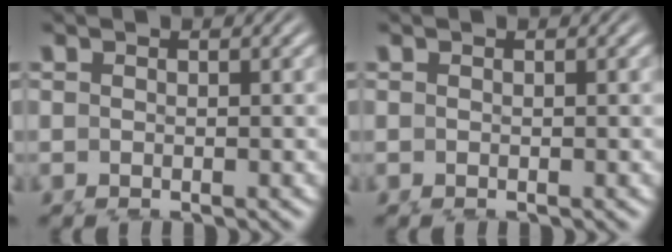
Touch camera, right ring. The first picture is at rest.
{"total": 0.0}